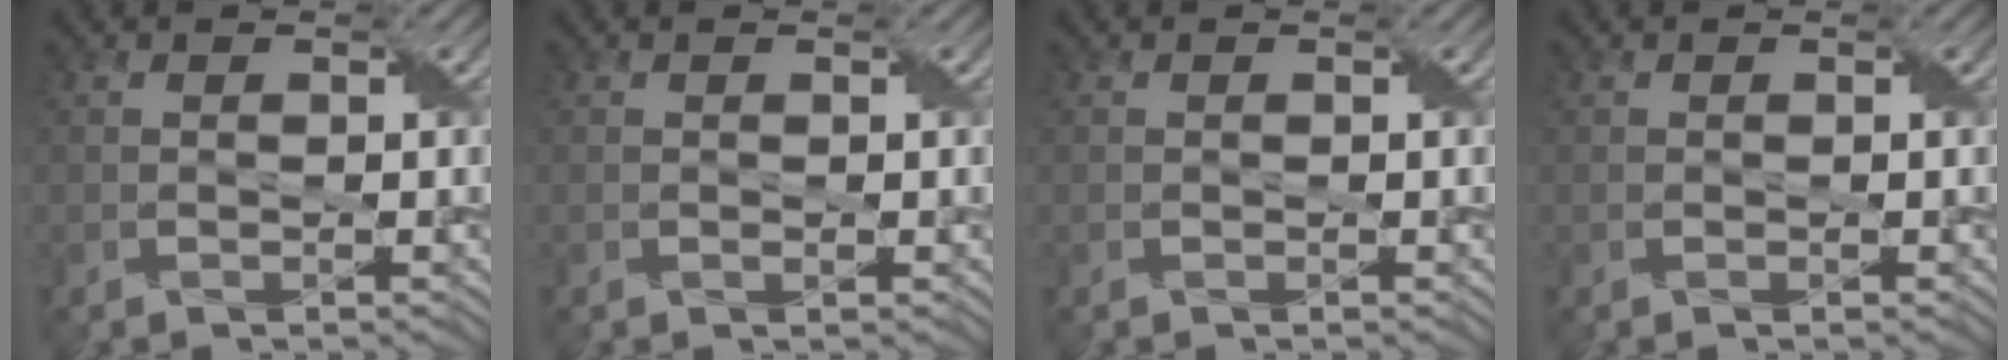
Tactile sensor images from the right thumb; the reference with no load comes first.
{"total": 0.0}
{"total": 0.0}
{"total": 0.0}